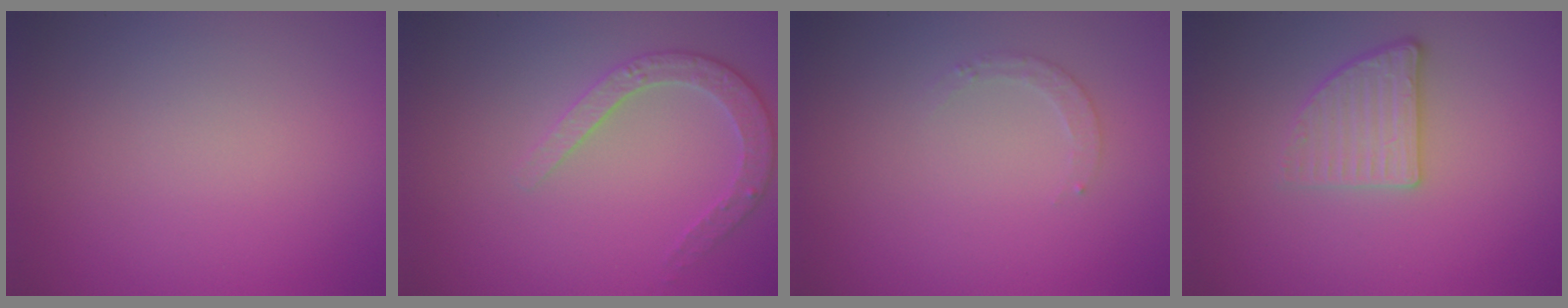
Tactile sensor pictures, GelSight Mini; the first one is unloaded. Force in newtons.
{"total": 2.9, "press": 2.8, "slide": 0.7}
{"total": 1.3, "press": 1.2, "slide": 0.2}
{"total": 2.7, "press": 2.4, "slide": 1.1}